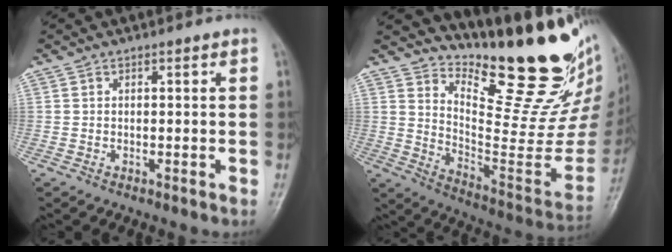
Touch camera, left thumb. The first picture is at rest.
{"total": 24.4, "force": [19.5, 6.8, 13.0], "torque": [-0.144, -0.164, 0.282]}